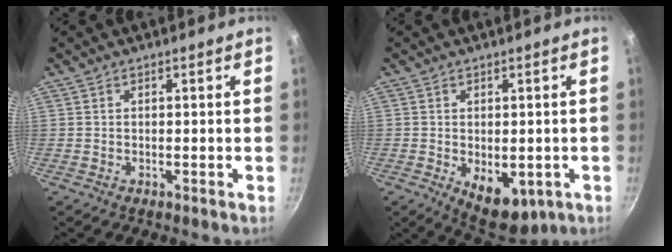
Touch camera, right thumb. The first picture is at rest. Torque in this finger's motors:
{"motor_torque": [-0.42, 0.75, -0.12, 0.17, 0.17]}